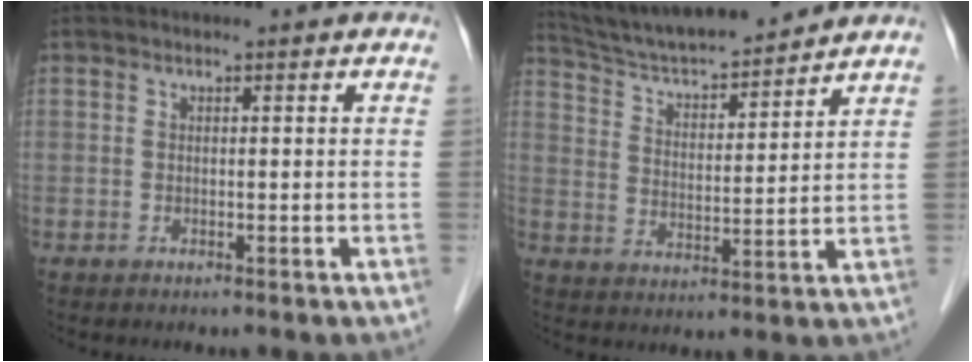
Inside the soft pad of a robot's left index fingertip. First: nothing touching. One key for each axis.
{"total": 14.0, "fx": 13.1, "fy": 1.0, "fz": 5.0, "tx": -0.091, "ty": 0.008, "tz": 0.221}